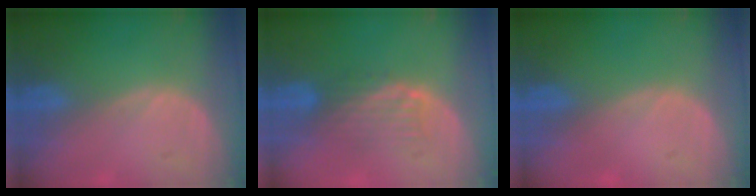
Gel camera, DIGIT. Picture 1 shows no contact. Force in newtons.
{"total": 5.1, "press": 4.4, "slide": 2.6}
{"total": 0.0}